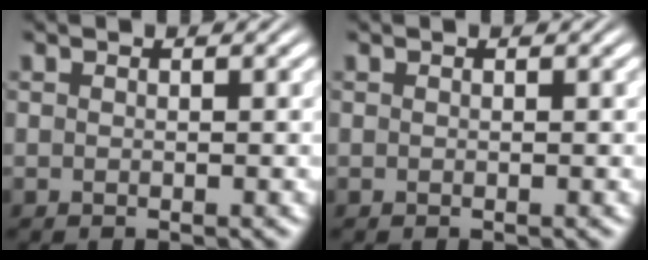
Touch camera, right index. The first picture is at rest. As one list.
[{"total": 0.0}]